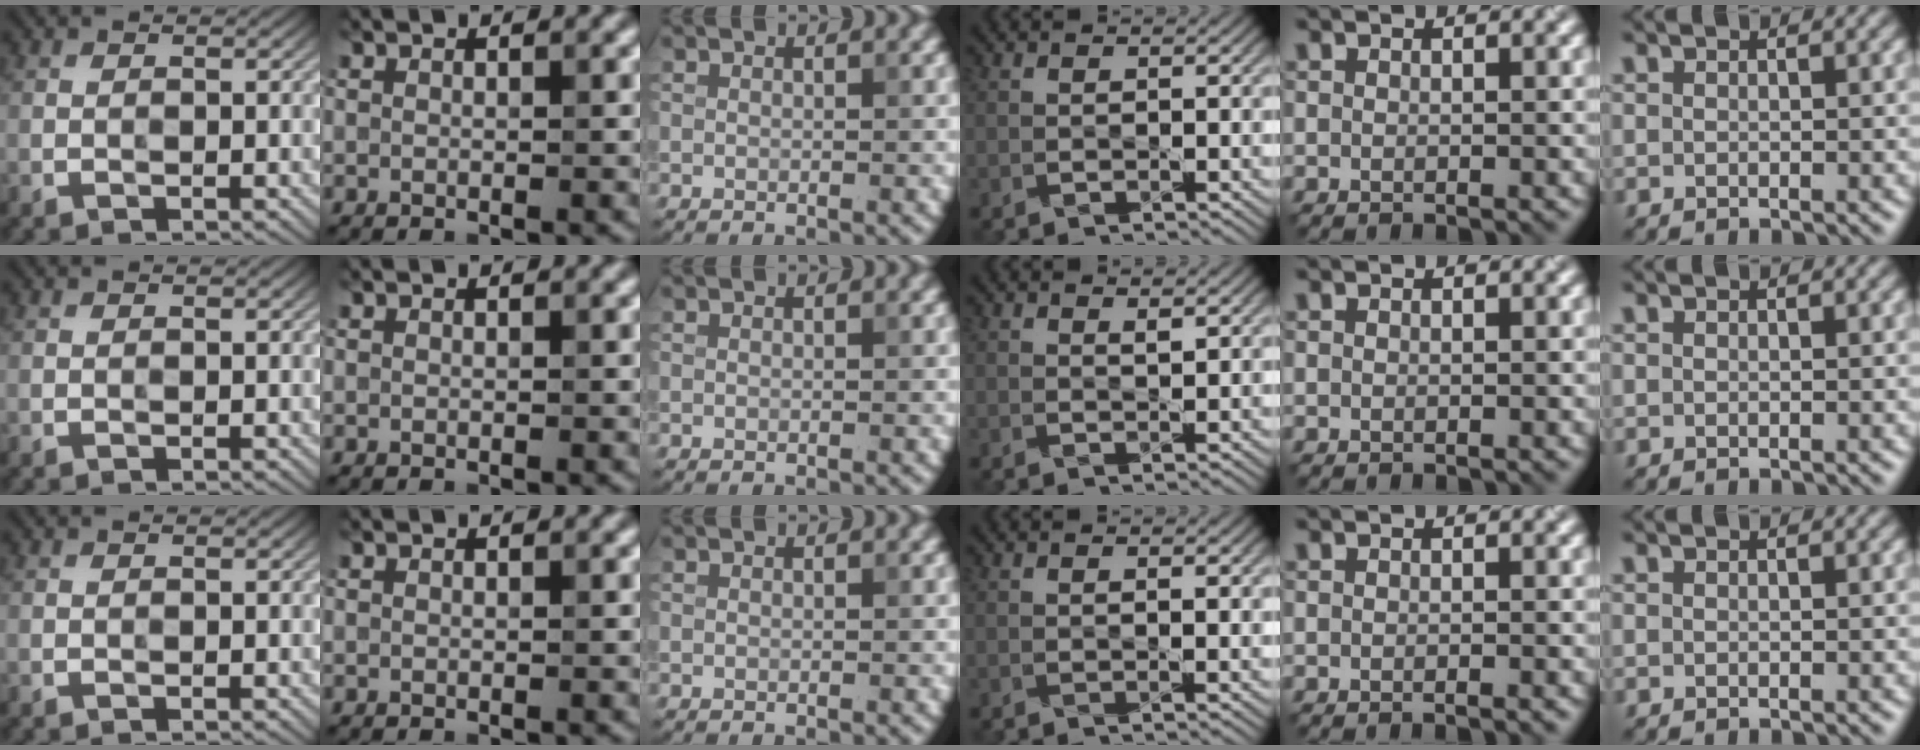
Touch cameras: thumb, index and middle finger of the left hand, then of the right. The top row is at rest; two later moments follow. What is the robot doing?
{"motion": "dispense", "object": "syringe"}